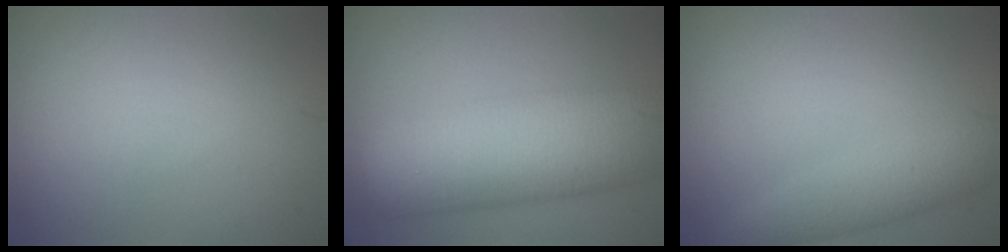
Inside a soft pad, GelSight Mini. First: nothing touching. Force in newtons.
{"total": 11.5, "press": 11.5, "slide": 0.3}
{"total": 3.6, "press": 3.6, "slide": 0.1}